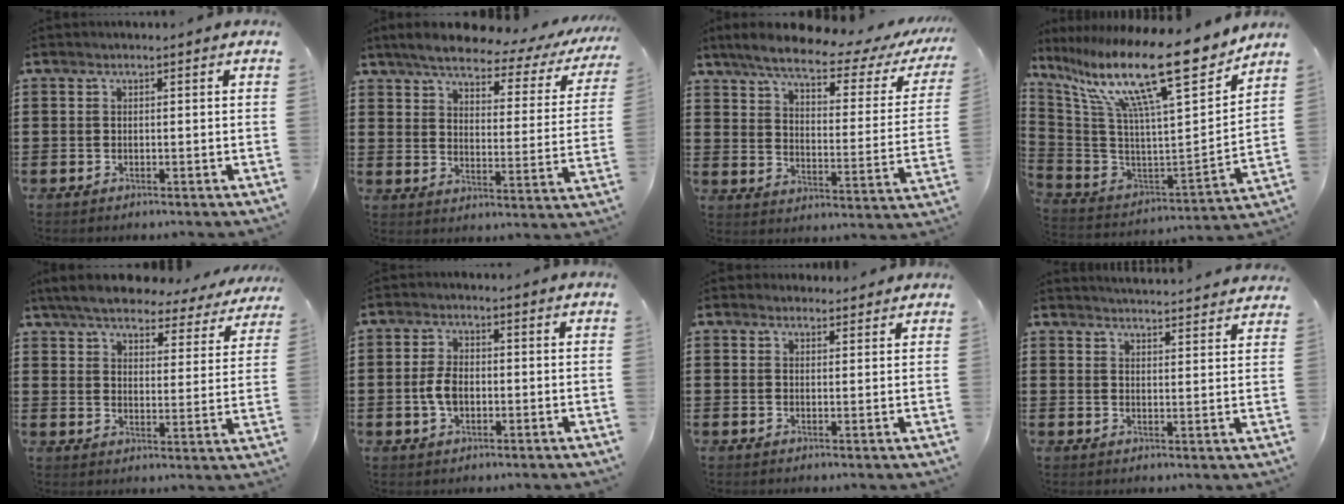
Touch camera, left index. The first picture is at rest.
{"total": 5.4, "force": [4.5, 1.1, 2.8], "torque": [-0.078, -0.021, 0.071]}
{"total": 7.6, "force": [6.0, 1.1, 4.6], "torque": [-0.107, -0.033, 0.096]}
{"total": 19.1, "force": [13.4, 2.9, 13.3], "torque": [-0.267, -0.088, 0.212]}
{"total": 6.7, "force": [6.2, 1.0, 2.3], "torque": [-0.073, -0.030, 0.108]}
{"total": 4.3, "force": [-0.5, 2.5, 3.5], "torque": [-0.087, -0.003, -0.015]}
{"total": 2.0, "force": [1.8, 0.7, 0.1], "torque": [-0.006, 0.004, 0.036]}
{"total": 3.6, "force": [3.6, -0.5, 0.0], "torque": [-0.003, -0.025, 0.062]}